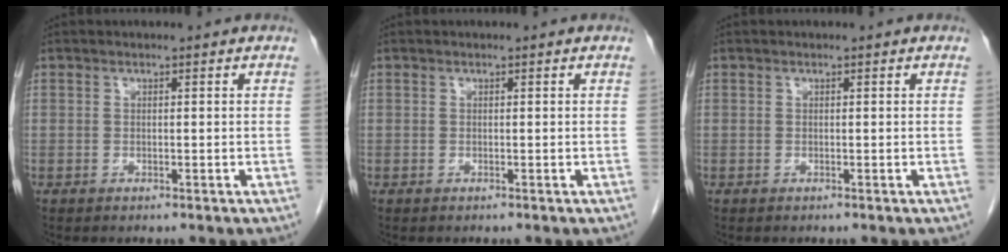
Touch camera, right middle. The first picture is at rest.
{"total": 0.0}
{"total": 0.0}